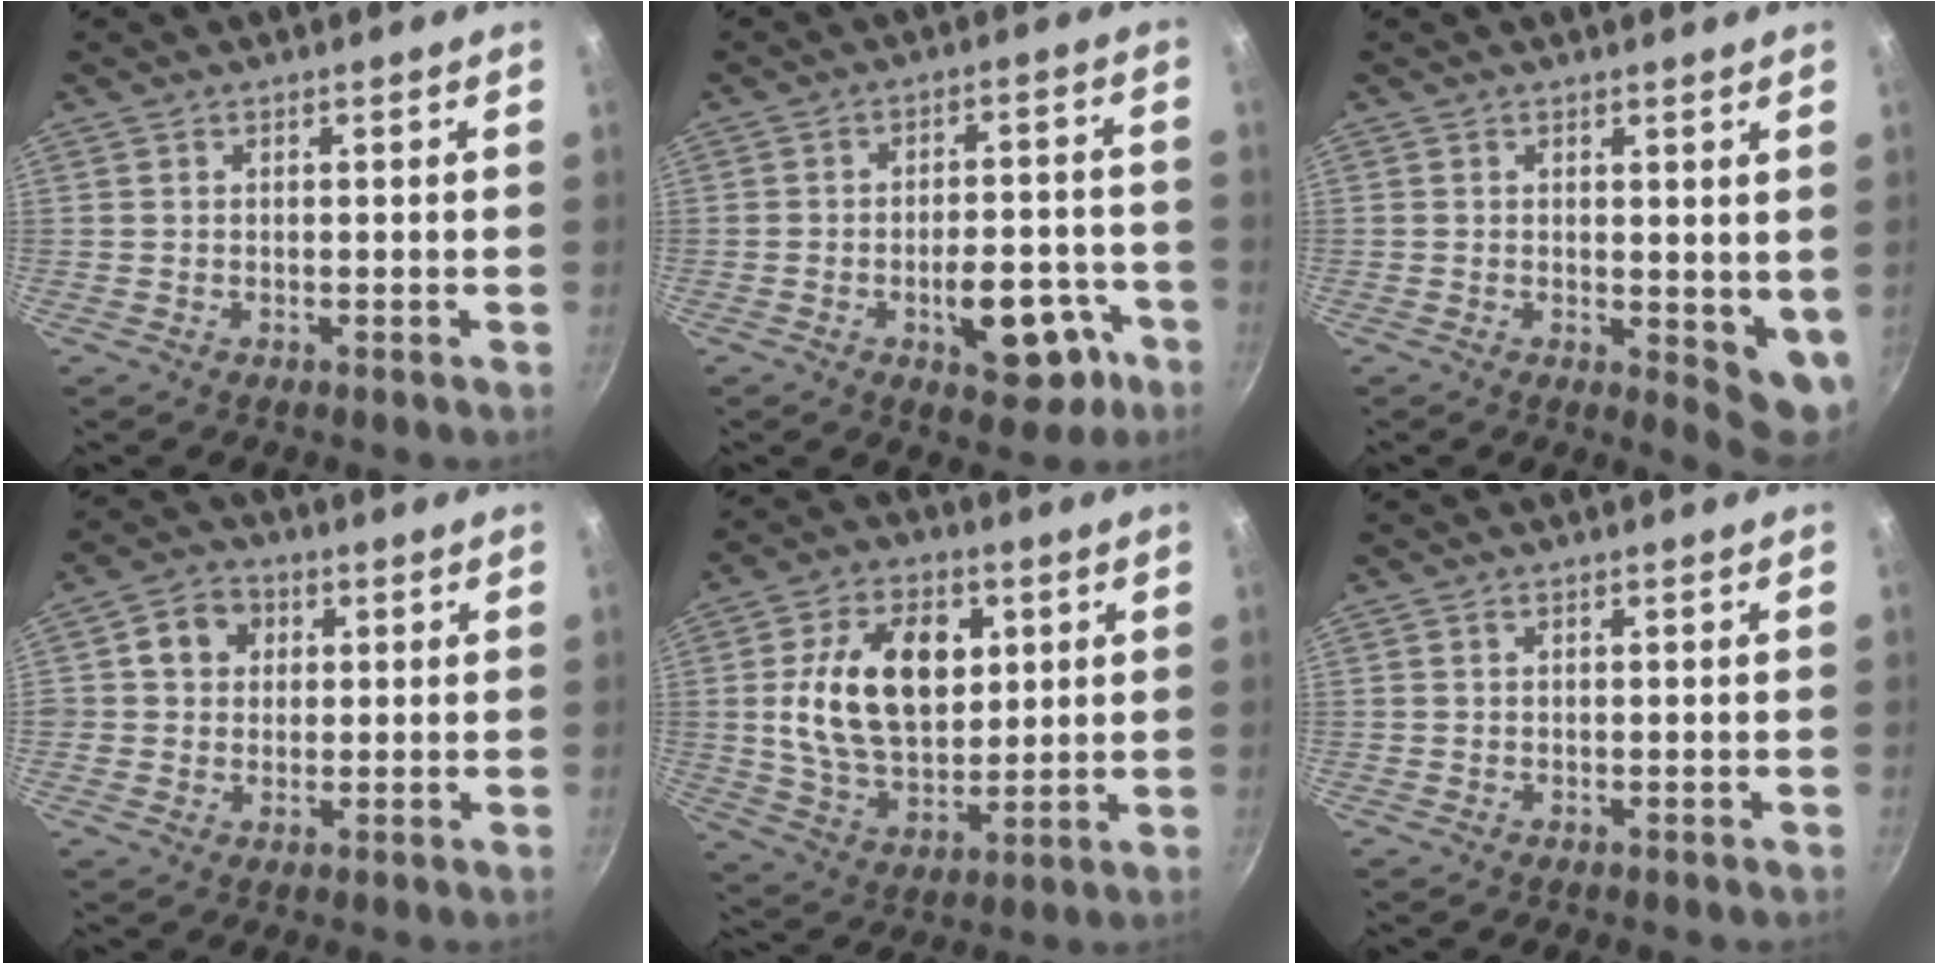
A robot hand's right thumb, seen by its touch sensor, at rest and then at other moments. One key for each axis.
{"total": 12.5, "fx": -5.2, "fy": 6.3, "fz": 9.4, "tx": -0.089, "ty": 0.039, "tz": -0.062}
{"total": 5.9, "fx": 1.2, "fy": 2.9, "fz": 5.0, "tx": -0.059, "ty": -0.019, "tz": 0.018}
{"total": 6.5, "fx": 1.6, "fy": 5.7, "fz": 2.6, "tx": -0.008, "ty": 0.006, "tz": 0.016}
{"total": 18.1, "fx": 3.7, "fy": 11.8, "fz": 13.2, "tx": -0.201, "ty": -0.007, "tz": 0.066}
{"total": 0.0}